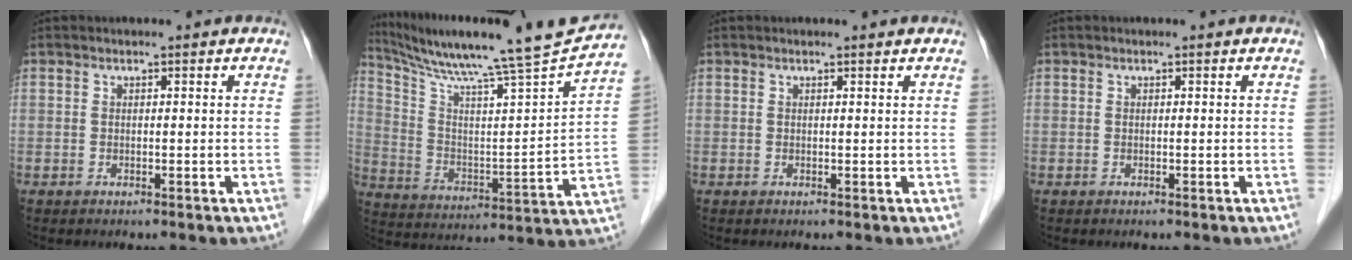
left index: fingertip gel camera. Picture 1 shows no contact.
{"total": 21.4, "force": [18.8, -2.0, 10.0], "torque": [-0.178, -0.040, 0.287]}
{"total": 0.9, "force": [0.9, -0.2, 0.2], "torque": [-0.013, -0.002, 0.011]}
{"total": 0.0}